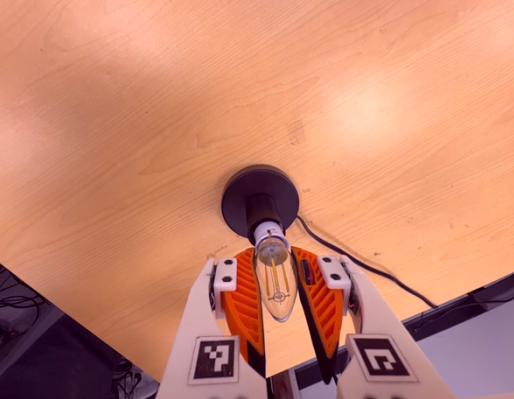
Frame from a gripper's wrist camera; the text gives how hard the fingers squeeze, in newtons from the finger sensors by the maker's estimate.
{"total": 14.1, "left": 13.4, "right": 14.7}